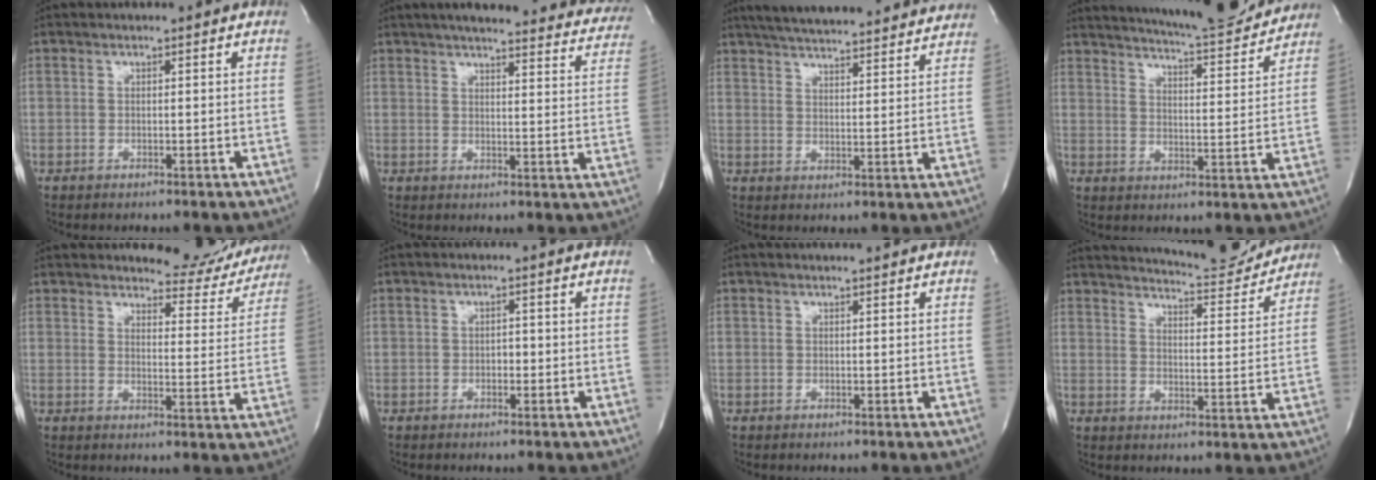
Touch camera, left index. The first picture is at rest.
{"total": 27.5, "force": [24.5, 5.1, 11.4], "torque": [-0.159, -0.045, 0.273]}
{"total": 25.7, "force": [23.5, 3.5, 9.8], "torque": [-0.166, -0.010, 0.302]}
{"total": 16.1, "force": [15.2, 1.4, 5.1], "torque": [-0.085, -0.028, 0.202]}
{"total": 9.8, "force": [9.5, 2.3, 1.1], "torque": [0.004, -0.041, 0.104]}
{"total": 1.0, "force": [-0.5, 0.6, 0.6], "torque": [-0.008, -0.001, -0.009]}
{"total": 1.3, "force": [1.2, 0.0, 0.3], "torque": [-0.008, 0.000, 0.017]}
{"total": 13.4, "force": [13.0, 1.5, 3.0], "torque": [-0.045, -0.026, 0.166]}